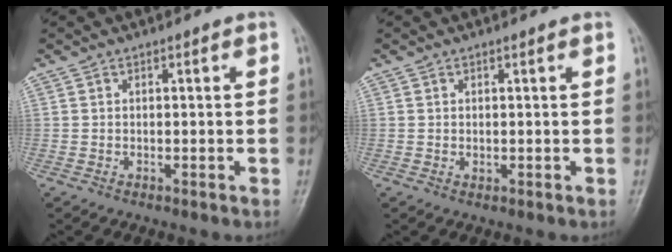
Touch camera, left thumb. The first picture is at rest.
{"total": 0.7, "force": [0.3, 0.3, 0.5], "torque": [-0.007, -0.003, 0.005]}